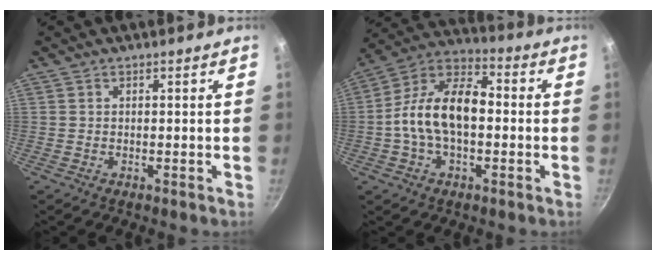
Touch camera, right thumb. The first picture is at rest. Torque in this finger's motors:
{"motor_torque": [0.64, 1.27, 0.67, -0.62, 0.22]}